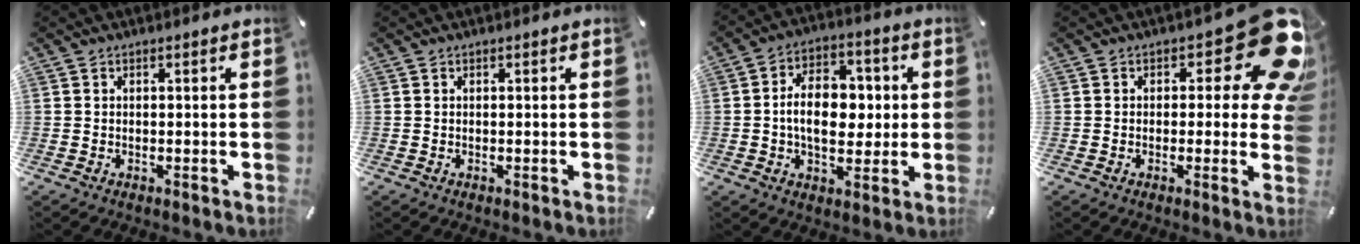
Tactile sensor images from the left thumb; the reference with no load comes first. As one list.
[{"total": 0.0}, {"total": 12.8, "force": [0.0, 8.6, 9.4], "torque": [-0.144, 0.010, -0.001]}, {"total": 16.7, "force": [7.4, 7.2, 13.1], "torque": [-0.153, -0.054, 0.124]}]